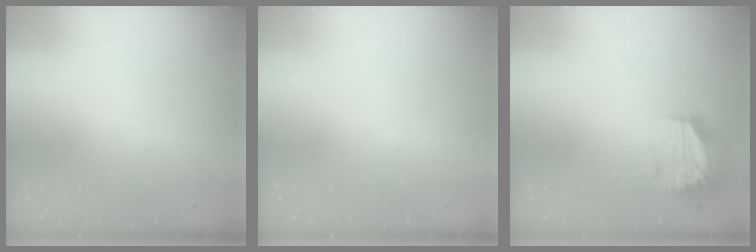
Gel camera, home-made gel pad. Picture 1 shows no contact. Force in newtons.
{"total": 0.0}
{"total": 11.1, "press": 11.1, "slide": 0.8}